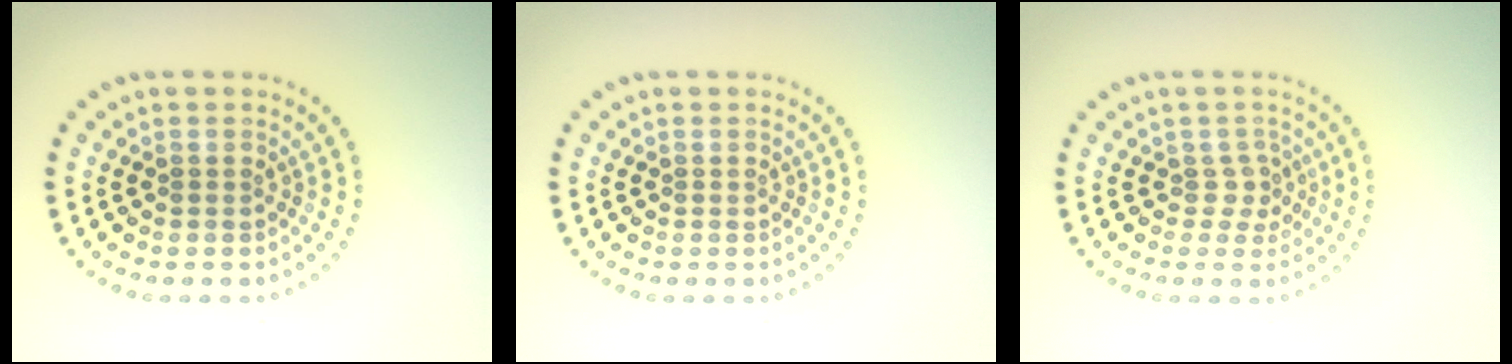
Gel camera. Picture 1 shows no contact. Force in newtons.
{"total": 0.0}
{"total": 1.6, "press": 1.3, "slide": 1.1}